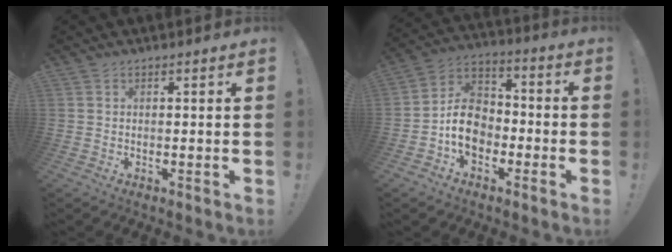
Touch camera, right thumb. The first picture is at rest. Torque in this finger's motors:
{"motor_torque": [1.82, 2.15, 0.90, -1.10, 0.08]}